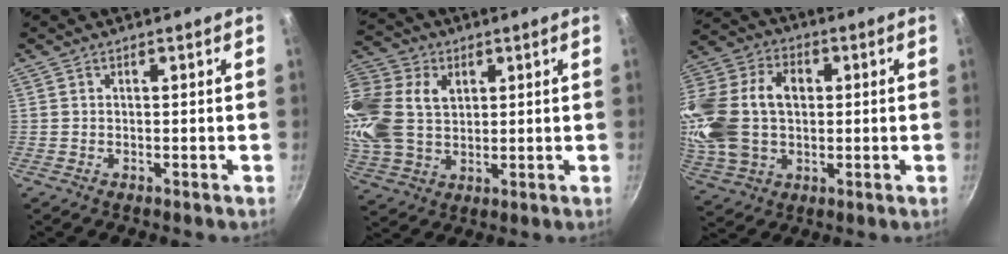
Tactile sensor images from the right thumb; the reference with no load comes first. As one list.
[{"total": 19.4, "force": [4.6, 14.3, 12.3], "torque": [-0.275, 0.010, 0.088]}, {"total": 21.0, "force": [1.8, 14.9, 14.7], "torque": [-0.281, 0.028, 0.033]}]